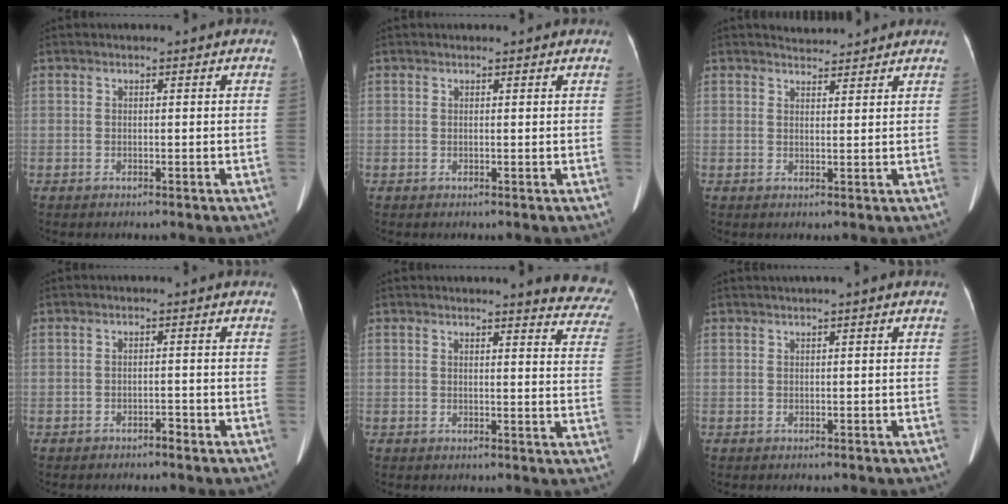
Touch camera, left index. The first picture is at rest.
{"total": 1.5, "force": [1.4, 0.3, 0.5], "torque": [-0.009, 0.004, 0.012]}
{"total": 3.6, "force": [3.6, 0.6, 0.3], "torque": [-0.010, 0.016, 0.051]}
{"total": 1.2, "force": [-1.2, 0.2, 0.3], "torque": [-0.002, -0.007, -0.019]}
{"total": 10.0, "force": [9.4, 1.4, 2.8], "torque": [0.005, -0.066, 0.067]}
{"total": 1.0, "force": [0.5, -0.2, 0.9], "torque": [-0.021, 0.008, 0.012]}